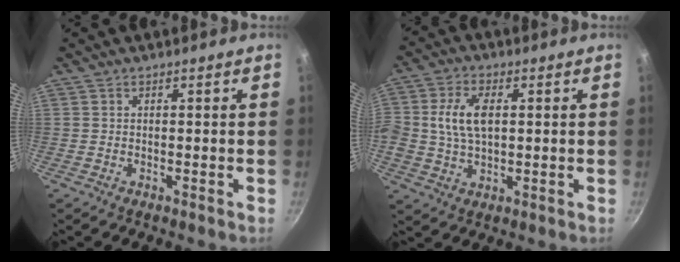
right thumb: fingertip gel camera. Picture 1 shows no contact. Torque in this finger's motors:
{"motor_torque": [-0.54, 0.96, 0.06, -0.02, 0.08]}